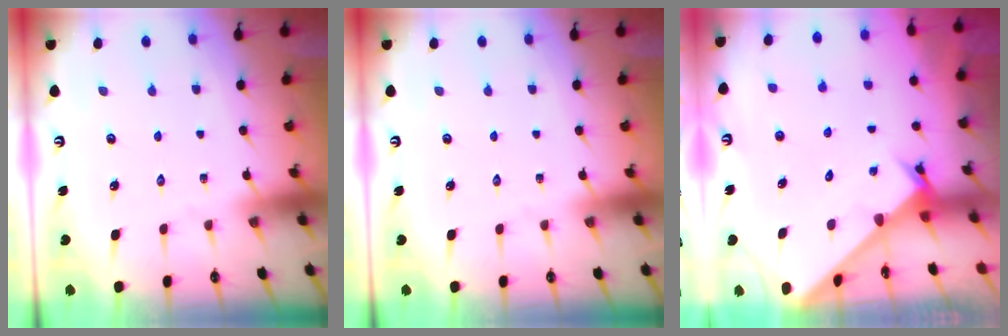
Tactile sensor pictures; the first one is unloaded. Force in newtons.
{"total": 0.0}
{"total": 2.4, "press": 2.4, "slide": 0.1}